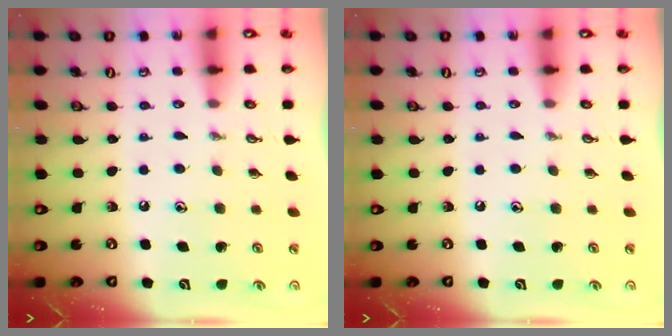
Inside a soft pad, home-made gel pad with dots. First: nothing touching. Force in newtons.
{"total": 0.0}